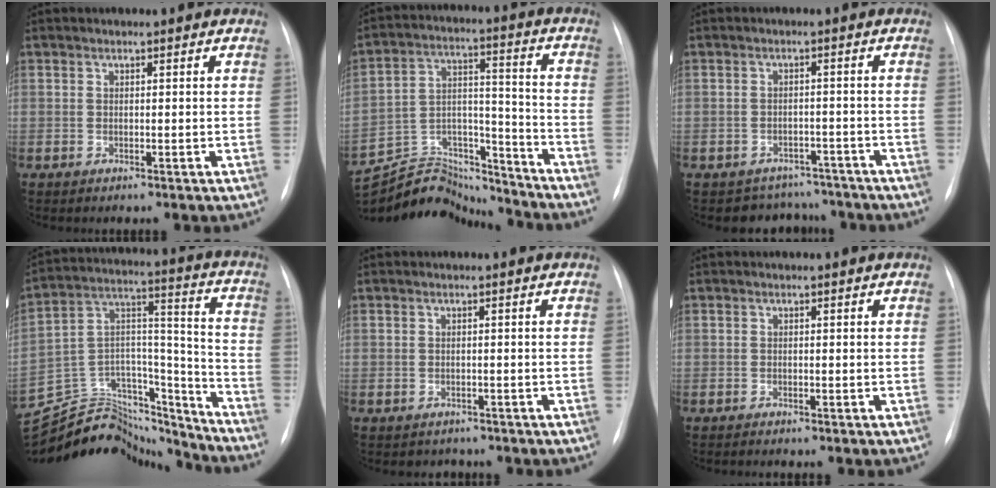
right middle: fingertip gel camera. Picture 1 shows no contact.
{"total": 19.3, "force": [-18.6, 4.3, 2.9], "torque": [-0.069, 0.047, -0.292]}
{"total": 6.3, "force": [-5.5, 3.0, -0.7], "torque": [0.020, 0.027, -0.070]}
{"total": 25.3, "force": [-23.5, 7.1, 6.0], "torque": [-0.133, 0.043, -0.364]}
{"total": 2.0, "force": [-1.6, 1.1, -0.3], "torque": [-0.002, 0.004, -0.023]}
{"total": 0.6, "force": [-0.6, 0.0, 0.2], "torque": [-0.007, -0.002, -0.008]}